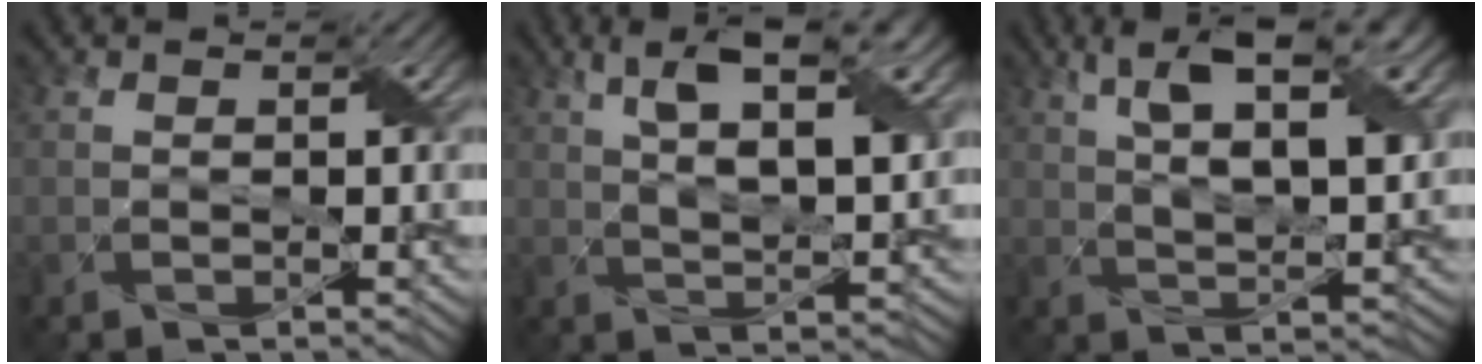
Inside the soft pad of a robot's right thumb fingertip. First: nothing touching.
{"total": 10.2, "force": [4.2, 3.7, 8.5], "torque": [-0.150, 0.009, 0.061]}
{"total": 11.3, "force": [4.7, 4.2, 9.4], "torque": [-0.162, 0.011, 0.066]}